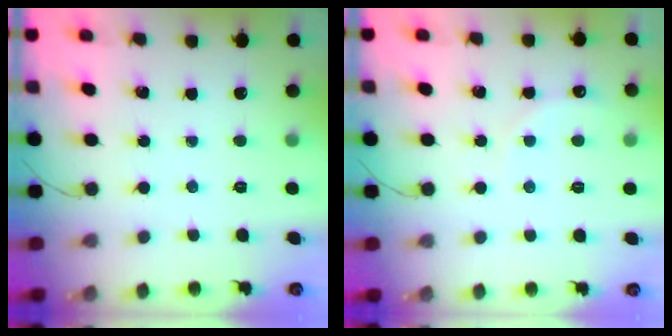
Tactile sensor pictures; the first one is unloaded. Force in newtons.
{"total": 4.5, "press": 4.4, "slide": 1.0}